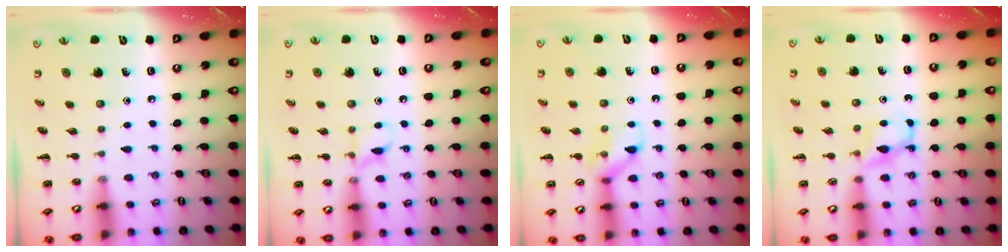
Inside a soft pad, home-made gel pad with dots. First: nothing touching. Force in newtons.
{"total": 6.2, "press": 6.0, "slide": 1.4}
{"total": 8.6, "press": 8.6, "slide": 0.6}
{"total": 4.7, "press": 4.4, "slide": 1.4}